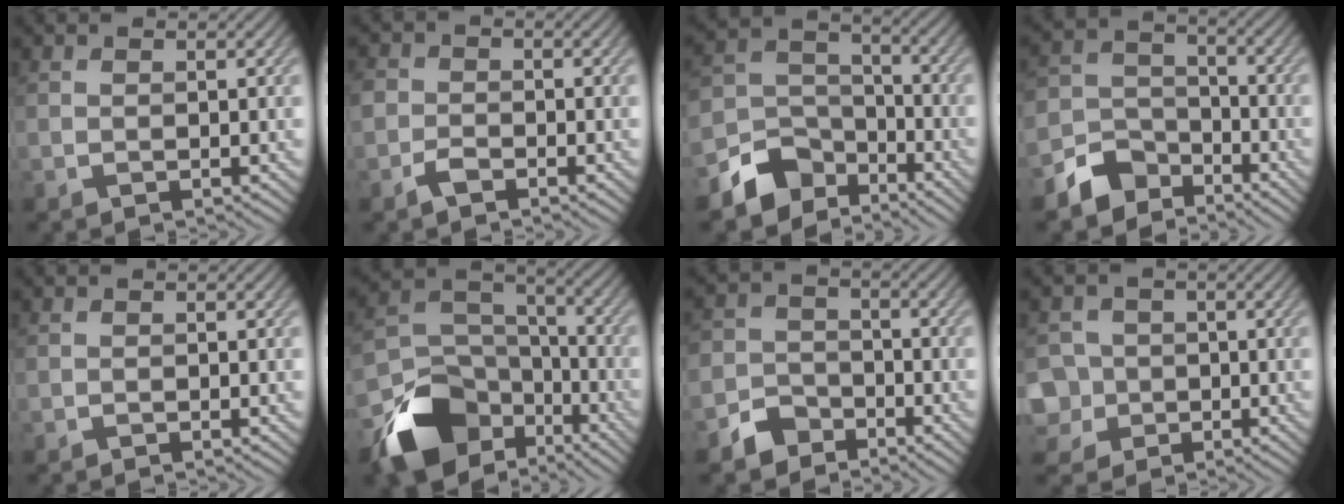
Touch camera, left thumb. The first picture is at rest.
{"total": 1.9, "force": [-1.3, 1.1, 0.8], "torque": [-0.017, 0.005, -0.034]}
{"total": 9.2, "force": [-6.4, 5.7, 3.2], "torque": [-0.076, -0.011, -0.131]}
{"total": 7.4, "force": [-5.3, 4.8, 2.2], "torque": [-0.054, -0.006, -0.116]}
{"total": 0.0}
{"total": 14.8, "force": [-8.1, 9.5, 7.9], "torque": [-0.190, -0.044, -0.140]}
{"total": 4.9, "force": [-3.5, 3.3, 1.2], "torque": [-0.028, 0.004, -0.080]}
{"total": 6.3, "force": [-1.5, 6.0, 1.5], "torque": [-0.056, -0.005, -0.054]}